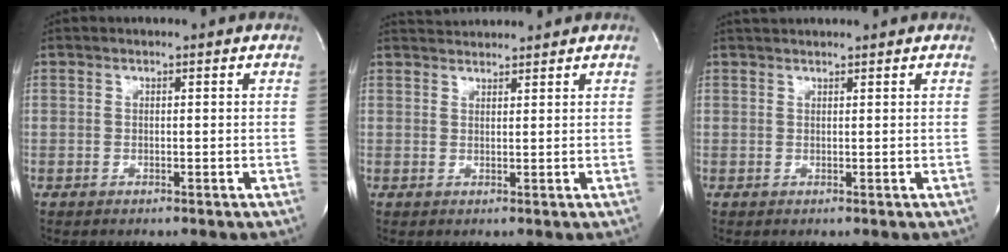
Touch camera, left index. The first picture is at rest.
{"total": 3.5, "force": [3.5, 0.1, 0.2], "torque": [-0.010, 0.026, 0.063]}
{"total": 3.3, "force": [3.2, 0.1, 0.9], "torque": [-0.012, 0.031, 0.050]}